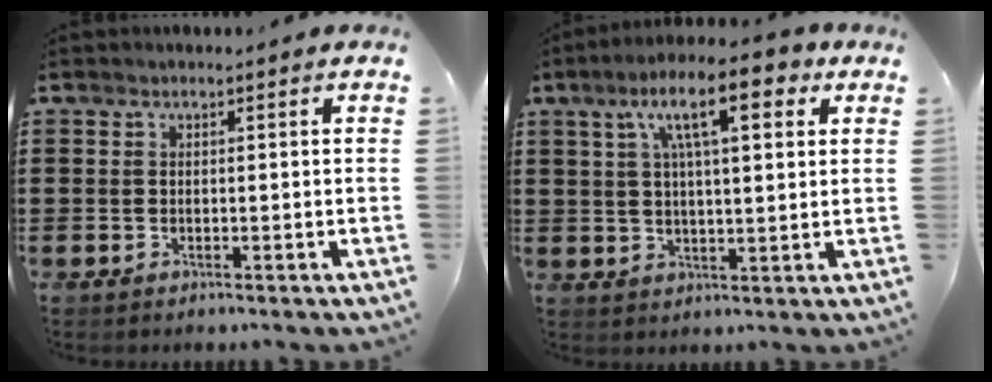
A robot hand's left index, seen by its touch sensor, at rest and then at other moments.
{"total": 11.1, "force": [5.4, 3.0, 9.3], "torque": [-0.166, 0.004, 0.085]}